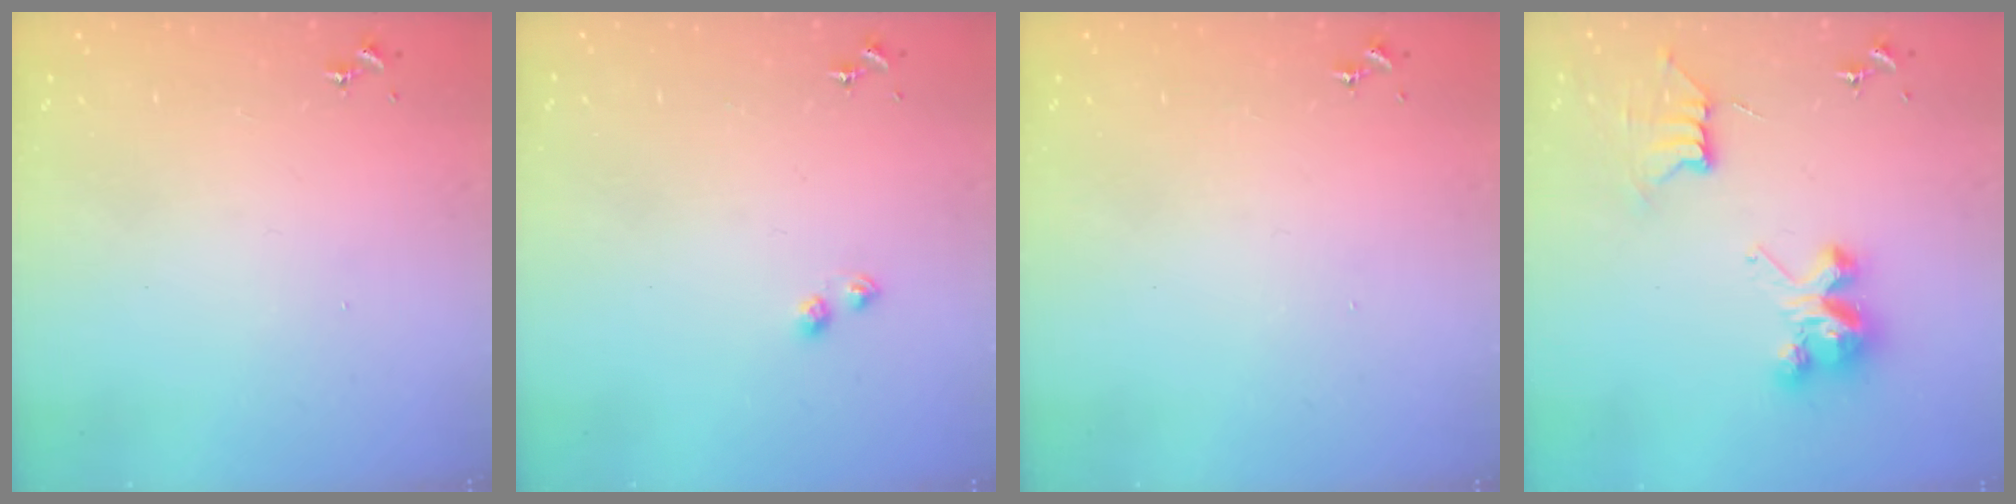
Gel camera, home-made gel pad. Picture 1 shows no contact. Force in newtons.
{"total": 3.1, "press": 3.1, "slide": 0.4}
{"total": 0.0}
{"total": 9.5, "press": 9.5, "slide": 0.7}